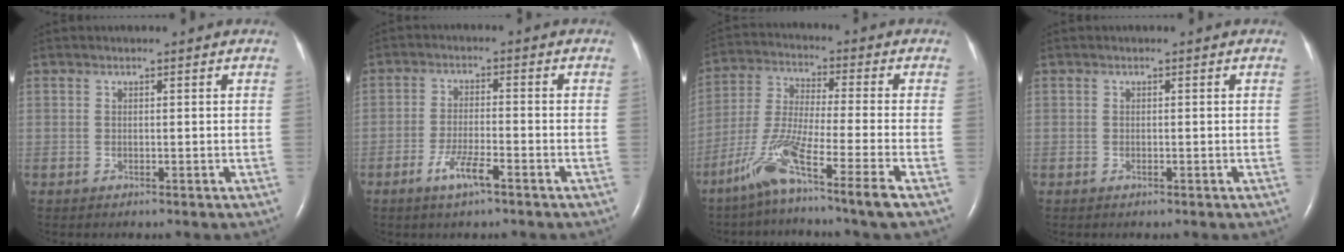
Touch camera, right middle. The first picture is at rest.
{"total": 4.7, "force": [-2.8, 0.6, 3.7], "torque": [-0.077, -0.004, -0.053]}
{"total": 12.3, "force": [-7.5, -1.6, 9.6], "torque": [-0.199, -0.030, -0.143]}
{"total": 0.0}